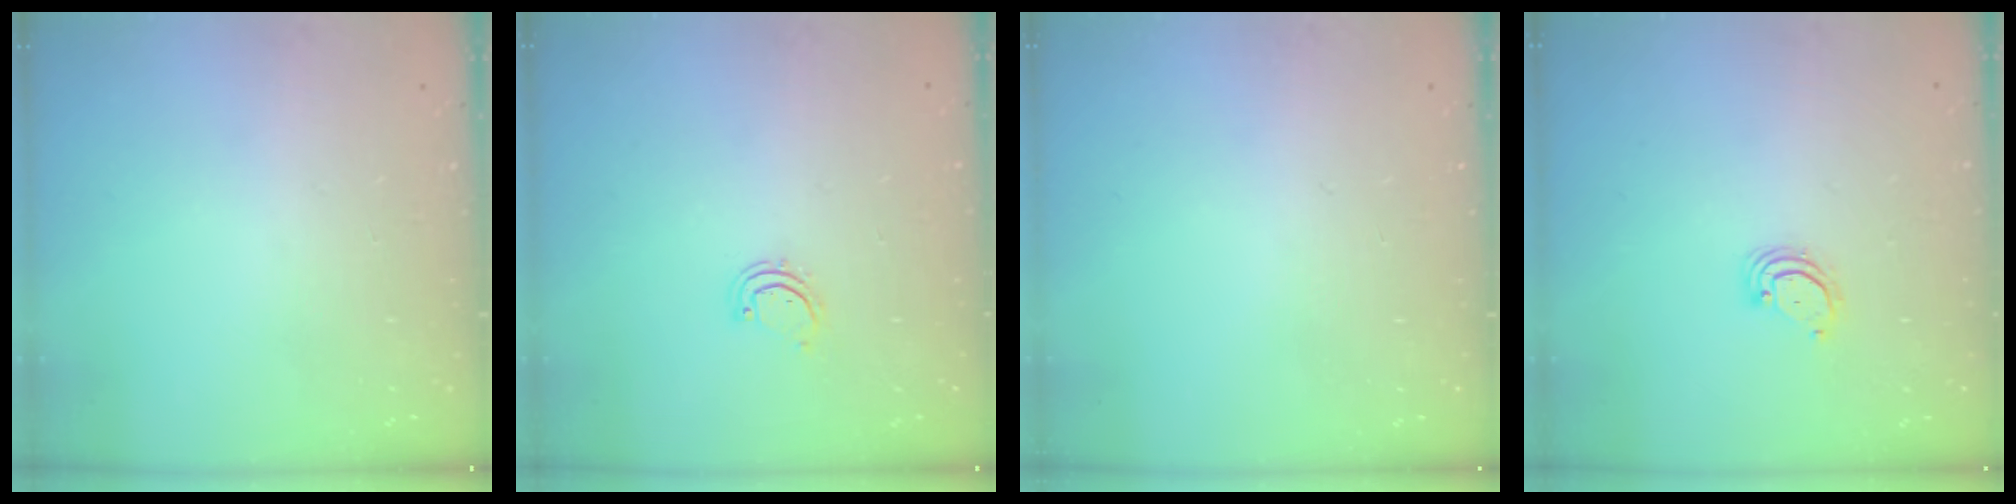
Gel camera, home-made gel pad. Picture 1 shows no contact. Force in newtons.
{"total": 2.5, "press": 2.5, "slide": 0.3}
{"total": 0.0}
{"total": 2.9, "press": 2.9, "slide": 0.3}